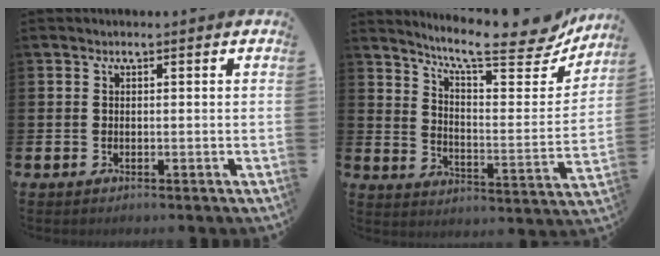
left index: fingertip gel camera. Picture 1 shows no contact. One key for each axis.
{"total": 10.9, "fx": 9.4, "fy": 2.0, "fz": 5.1, "tx": -0.096, "ty": -0.069, "tz": 0.156}